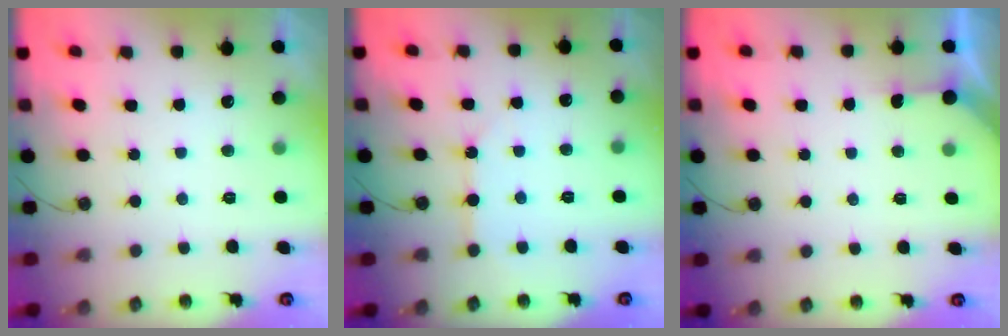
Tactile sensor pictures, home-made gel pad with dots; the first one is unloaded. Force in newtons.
{"total": 5.6, "press": 5.5, "slide": 0.5}
{"total": 4.2, "press": 4.2, "slide": 0.4}